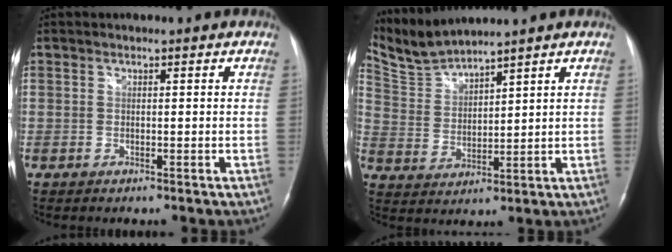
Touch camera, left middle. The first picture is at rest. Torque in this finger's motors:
{"motor_torque": [-0.10, -0.47, -0.17, -0.01]}